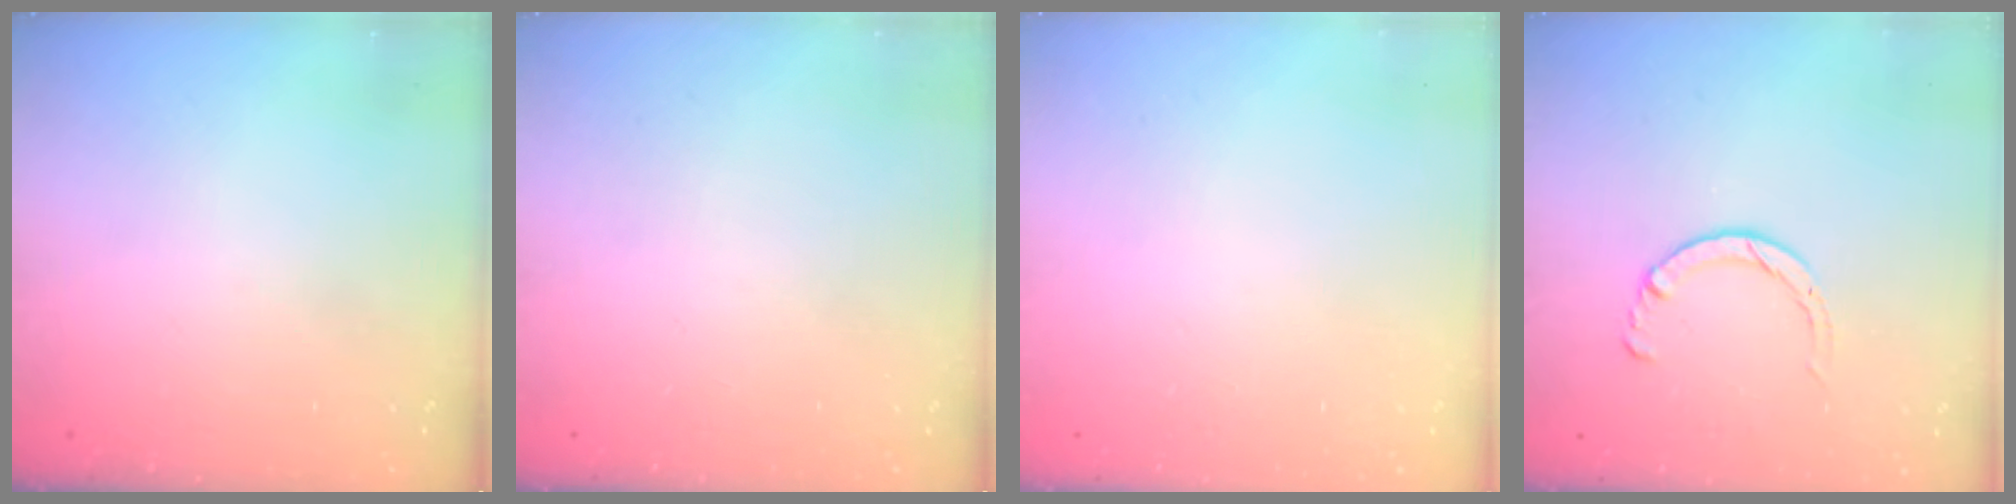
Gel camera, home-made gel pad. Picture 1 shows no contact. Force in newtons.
{"total": 0.0}
{"total": 2.6, "press": 2.6, "slide": 0.2}
{"total": 2.9, "press": 2.8, "slide": 0.4}